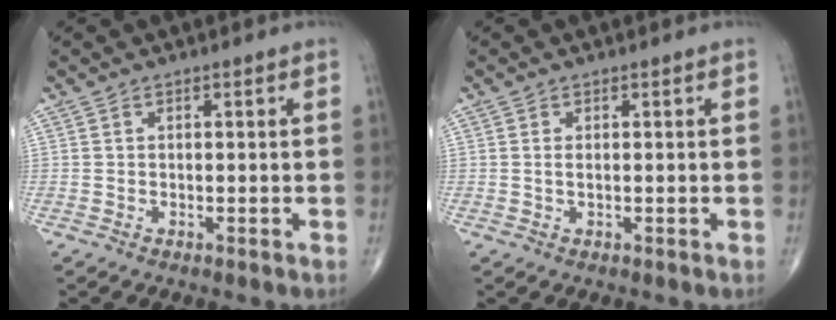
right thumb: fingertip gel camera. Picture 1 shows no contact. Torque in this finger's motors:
{"motor_torque": [-0.32, 0.37, 0.28, -0.05, -0.01]}